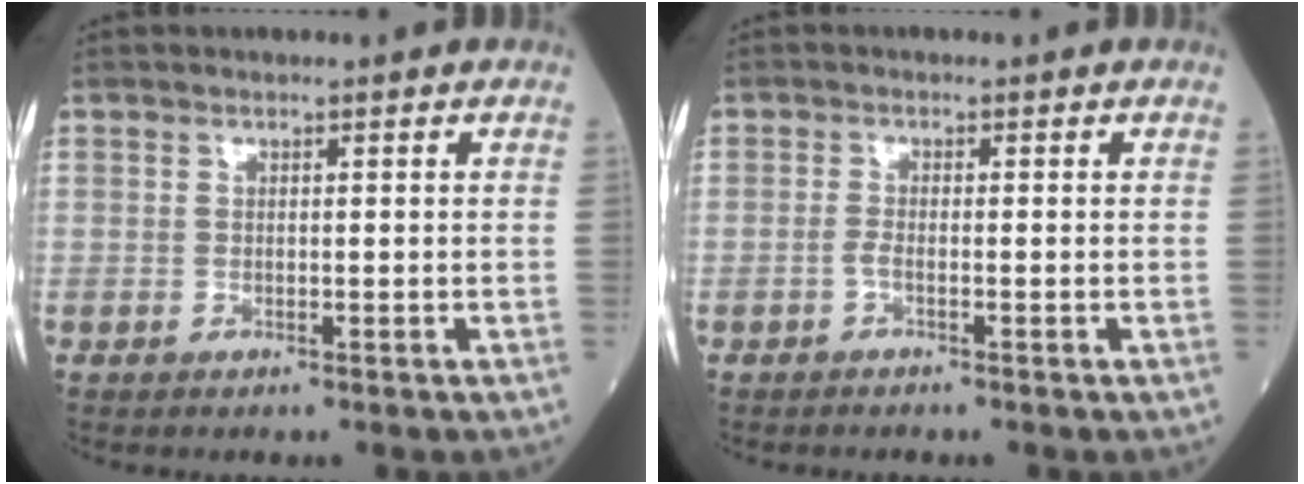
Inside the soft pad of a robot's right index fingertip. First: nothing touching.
{"total": 1.0, "force": [-0.6, 0.0, 0.8], "torque": [-0.019, 0.000, -0.016]}